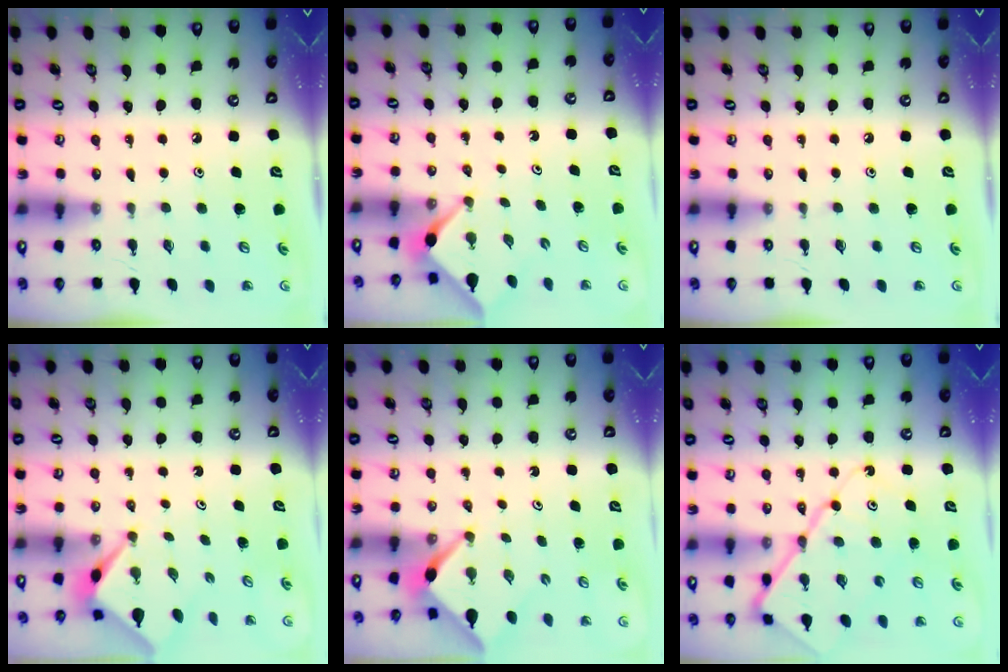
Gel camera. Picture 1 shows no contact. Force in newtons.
{"total": 2.9, "press": 2.9, "slide": 0.3}
{"total": 0.0}
{"total": 2.7, "press": 2.7, "slide": 0.1}
{"total": 2.5, "press": 2.5, "slide": 0.3}
{"total": 13.5, "press": 13.4, "slide": 1.2}